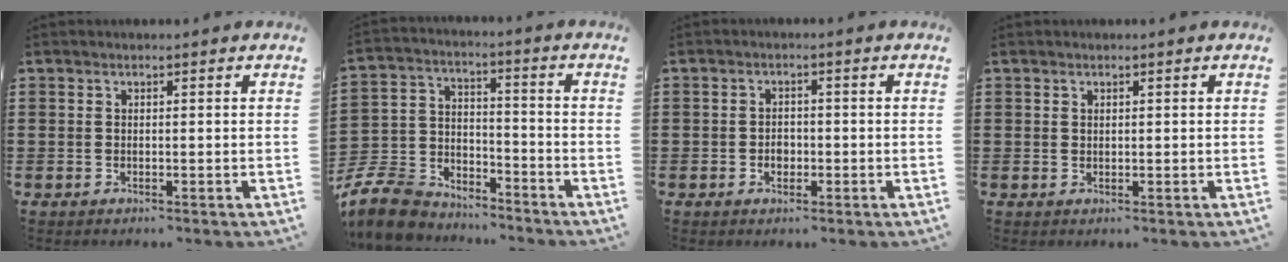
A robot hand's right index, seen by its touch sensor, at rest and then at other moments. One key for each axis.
{"total": 10.0, "fx": -9.1, "fy": 3.1, "fz": 2.6, "tx": -0.081, "ty": 0.017, "tz": -0.185}
{"total": 1.8, "fx": -0.6, "fy": 1.3, "fz": 1.1, "tx": -0.024, "ty": 0.002, "tz": -0.012}
{"total": 0.6, "fx": 0.4, "fy": 0.4, "fz": 0.2, "tx": -0.006, "ty": 0.002, "tz": 0.008}